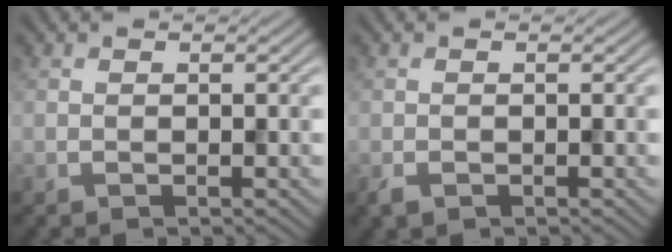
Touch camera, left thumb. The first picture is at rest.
{"total": 1.2, "force": [-0.5, 0.9, 0.5], "torque": [-0.015, -0.007, -0.011]}